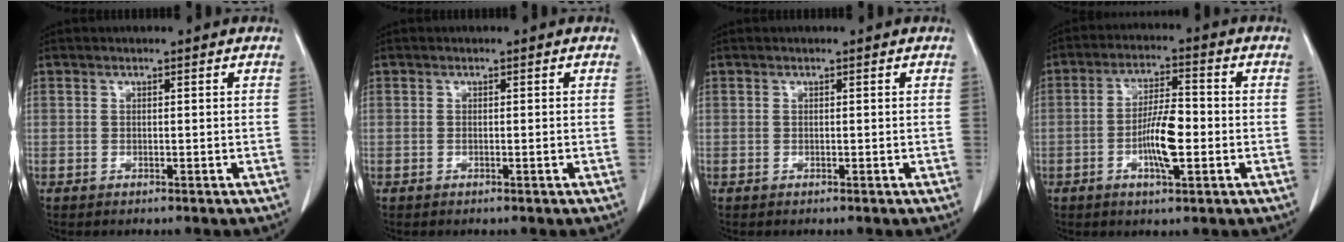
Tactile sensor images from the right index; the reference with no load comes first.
{"total": 0.6, "force": [-0.1, 0.1, 0.6], "torque": [-0.010, -0.001, 0.000]}
{"total": 0.0}
{"total": 7.7, "force": [-1.8, 1.7, 7.3], "torque": [-0.135, 0.004, -0.034]}